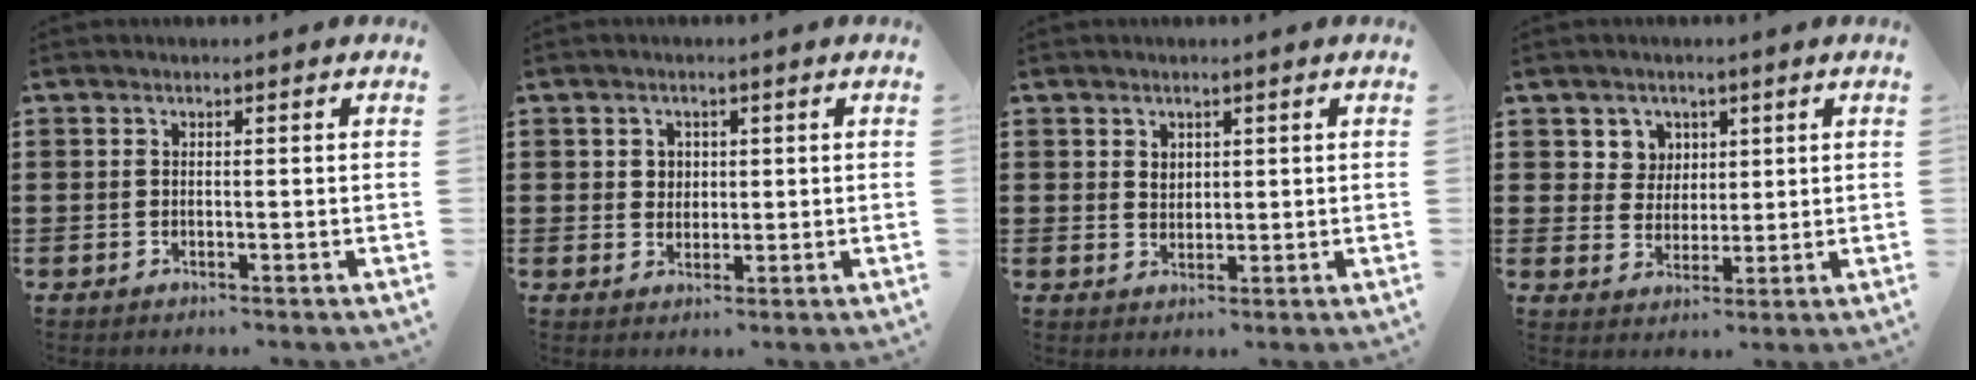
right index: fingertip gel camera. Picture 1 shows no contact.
{"total": 2.1, "force": [0.7, 2.0, 0.5], "torque": [-0.017, 0.010, 0.010]}
{"total": 1.8, "force": [1.1, 1.4, 0.5], "torque": [-0.012, 0.006, 0.021]}
{"total": 4.3, "force": [2.0, 3.8, 0.5], "torque": [-0.022, 0.009, 0.036]}